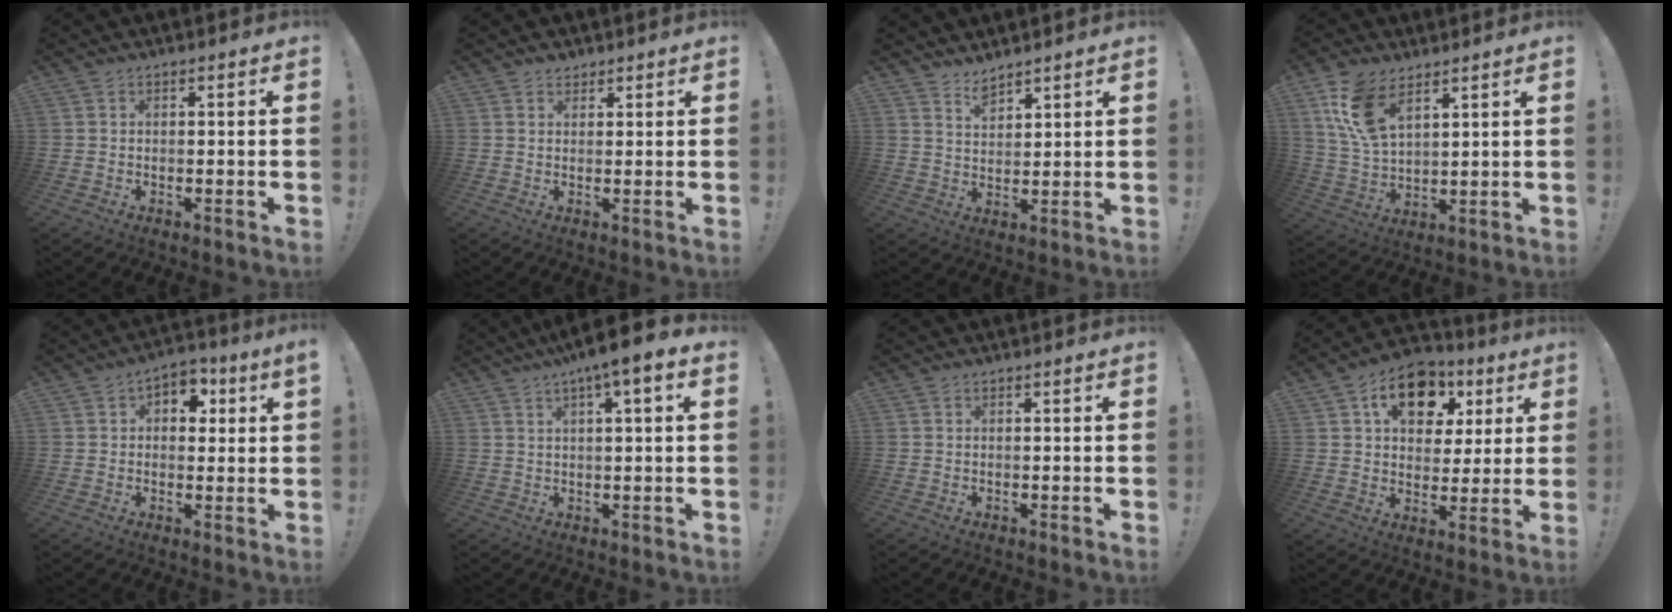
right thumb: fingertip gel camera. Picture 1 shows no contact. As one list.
[{"total": 2.6, "force": [2.0, 1.7, 0.1], "torque": [0.004, -0.006, 0.037]}, {"total": 5.2, "force": [4.6, 2.2, 1.2], "torque": [-0.017, -0.032, 0.086]}, {"total": 12.2, "force": [6.9, 6.3, 7.9], "torque": [-0.163, -0.021, 0.130]}, {"total": 5.4, "force": [1.8, 3.8, 3.5], "torque": [-0.038, -0.008, 0.026]}, {"total": 7.1, "force": [3.1, 0.8, 6.4], "torque": [-0.089, -0.019, 0.047]}, {"total": 0.0}, {"total": 15.1, "force": [6.8, 10.3, 8.6], "torque": [-0.123, -0.024, 0.122]}]